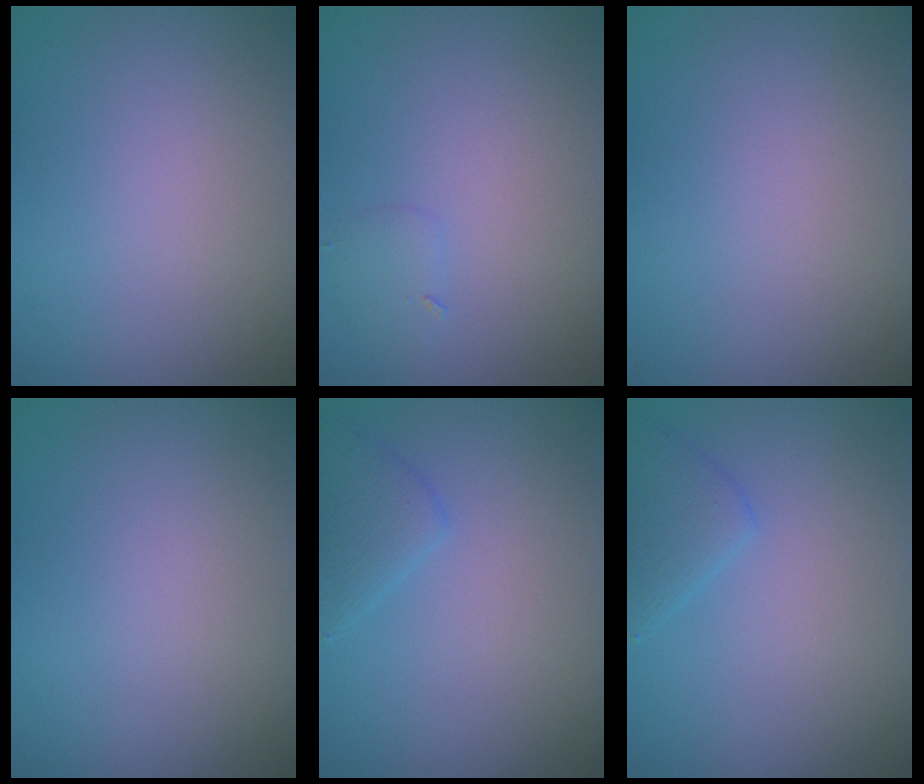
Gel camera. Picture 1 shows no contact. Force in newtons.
{"total": 1.0, "press": 1.0, "slide": 0.0}
{"total": 0.0}
{"total": 0.0}
{"total": 2.2, "press": 2.2, "slide": 0.2}
{"total": 2.2, "press": 2.2, "slide": 0.2}